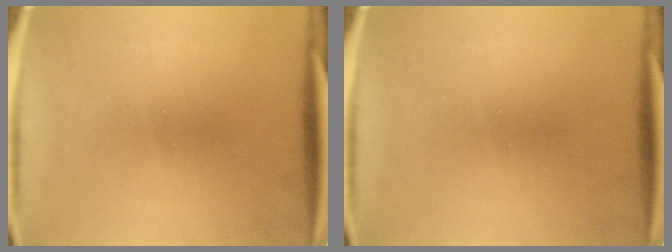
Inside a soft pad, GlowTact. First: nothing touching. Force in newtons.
{"total": 0.0}